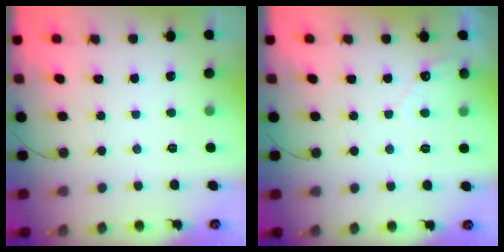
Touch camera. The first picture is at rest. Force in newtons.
{"total": 2.5, "press": 2.5, "slide": 0.1}